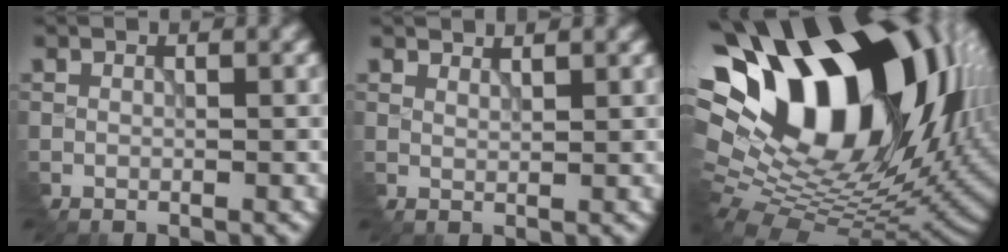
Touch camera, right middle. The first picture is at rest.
{"total": 2.2, "force": [2.1, 0.3, 0.3], "torque": [-0.004, 0.001, 0.031]}
{"total": 20.7, "force": [6.1, 12.4, 15.4], "torque": [-0.270, -0.009, 0.125]}